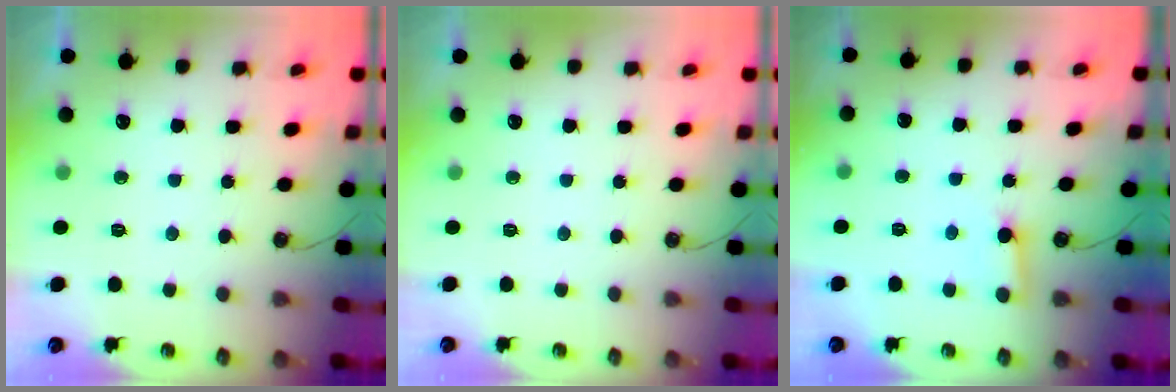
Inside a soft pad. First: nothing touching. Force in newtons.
{"total": 0.0}
{"total": 2.6, "press": 2.6, "slide": 0.4}